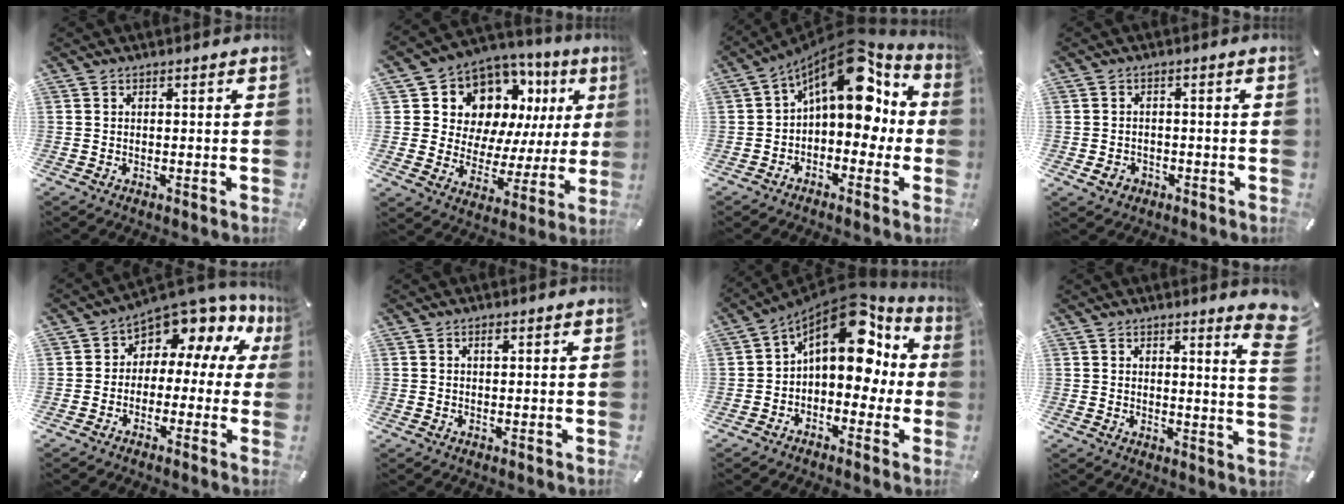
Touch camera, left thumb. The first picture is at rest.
{"total": 12.5, "force": [7.6, 9.0, 4.3], "torque": [-0.074, -0.076, 0.139]}
{"total": 16.1, "force": [7.4, 8.8, 11.3], "torque": [-0.156, -0.052, 0.125]}
{"total": 3.2, "force": [-1.3, 2.7, 1.2], "torque": [-0.027, 0.002, -0.027]}
{"total": 7.5, "force": [5.4, 4.2, 2.9], "torque": [-0.049, -0.066, 0.094]}
{"total": 0.8, "force": [0.4, 0.3, 0.7], "torque": [-0.014, 0.003, 0.006]}
{"total": 16.5, "force": [6.2, 9.5, 11.9], "torque": [-0.176, -0.040, 0.102]}
{"total": 5.4, "force": [3.9, 0.4, 3.6], "torque": [-0.050, -0.030, 0.063]}